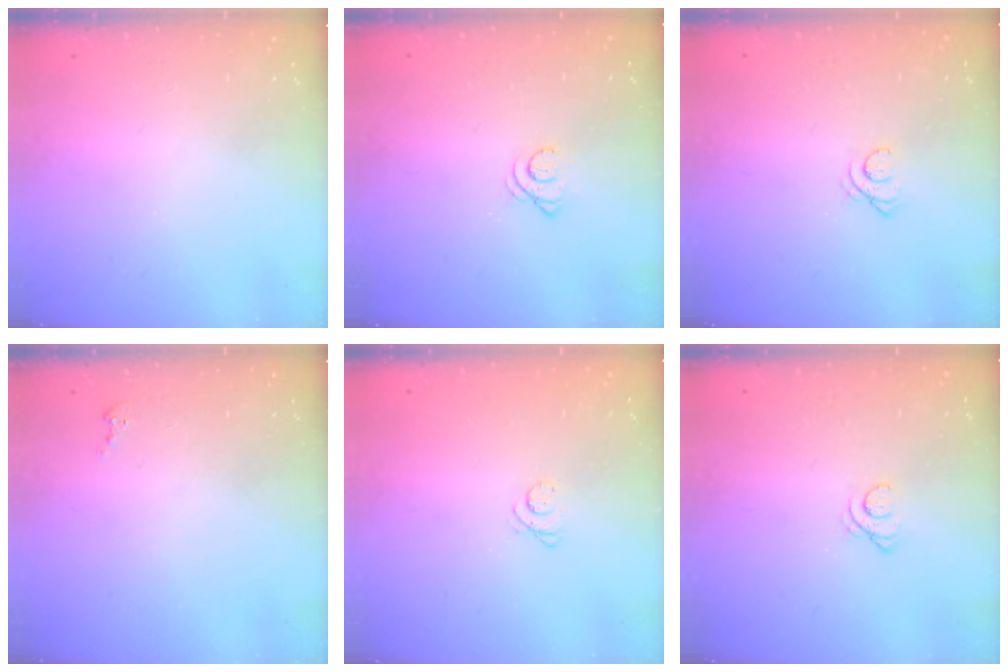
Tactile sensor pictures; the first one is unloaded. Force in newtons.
{"total": 2.9, "press": 2.9, "slide": 0.4}
{"total": 2.0, "press": 2.0, "slide": 0.2}
{"total": 1.7, "press": 1.7, "slide": 0.1}
{"total": 2.6, "press": 2.5, "slide": 0.3}
{"total": 2.0, "press": 2.0, "slide": 0.2}